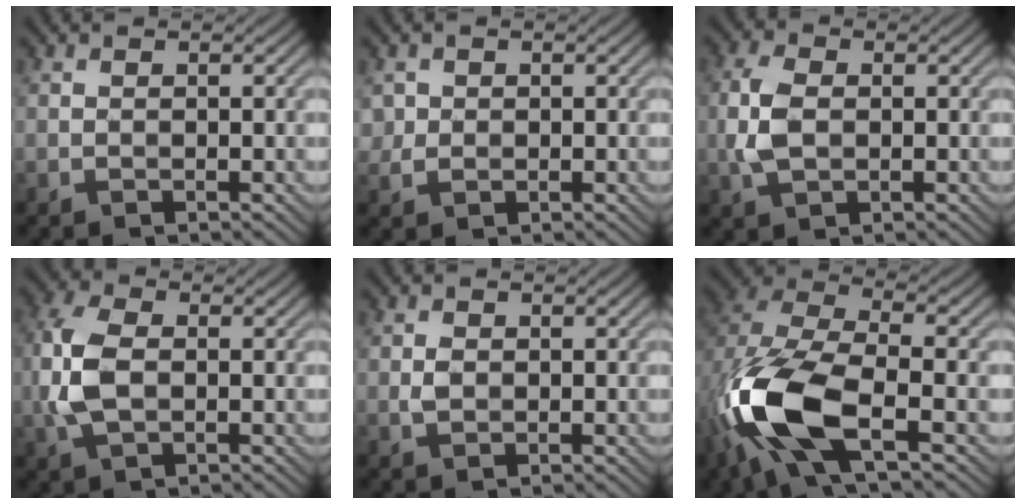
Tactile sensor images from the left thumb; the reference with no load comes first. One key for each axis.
{"total": 1.6, "fx": 0.3, "fy": 1.5, "fz": 0.1, "tx": -0.005, "ty": -0.006, "tz": 0.007}
{"total": 4.5, "fx": -0.2, "fy": 2.8, "fz": 3.5, "tx": -0.094, "ty": 0.003, "tz": -0.008}
{"total": 6.7, "fx": -0.4, "fy": 3.9, "fz": 5.4, "tx": -0.144, "ty": 0.005, "tz": -0.015}
{"total": 1.4, "fx": 0.1, "fy": 1.1, "fz": 0.8, "tx": -0.020, "ty": 0.000, "tz": 0.000}
{"total": 13.7, "fx": -4.6, "fy": 6.7, "fz": 11.1, "tx": -0.270, "ty": -0.017, "tz": -0.097}